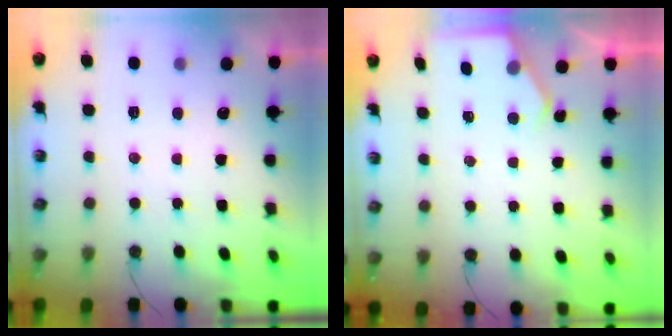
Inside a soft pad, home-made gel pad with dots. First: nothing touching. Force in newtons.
{"total": 2.4, "press": 2.4, "slide": 0.3}